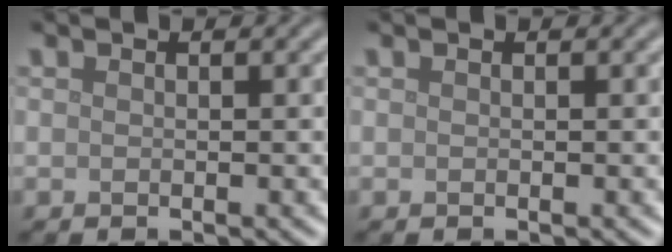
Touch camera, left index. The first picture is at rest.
{"total": 0.0}